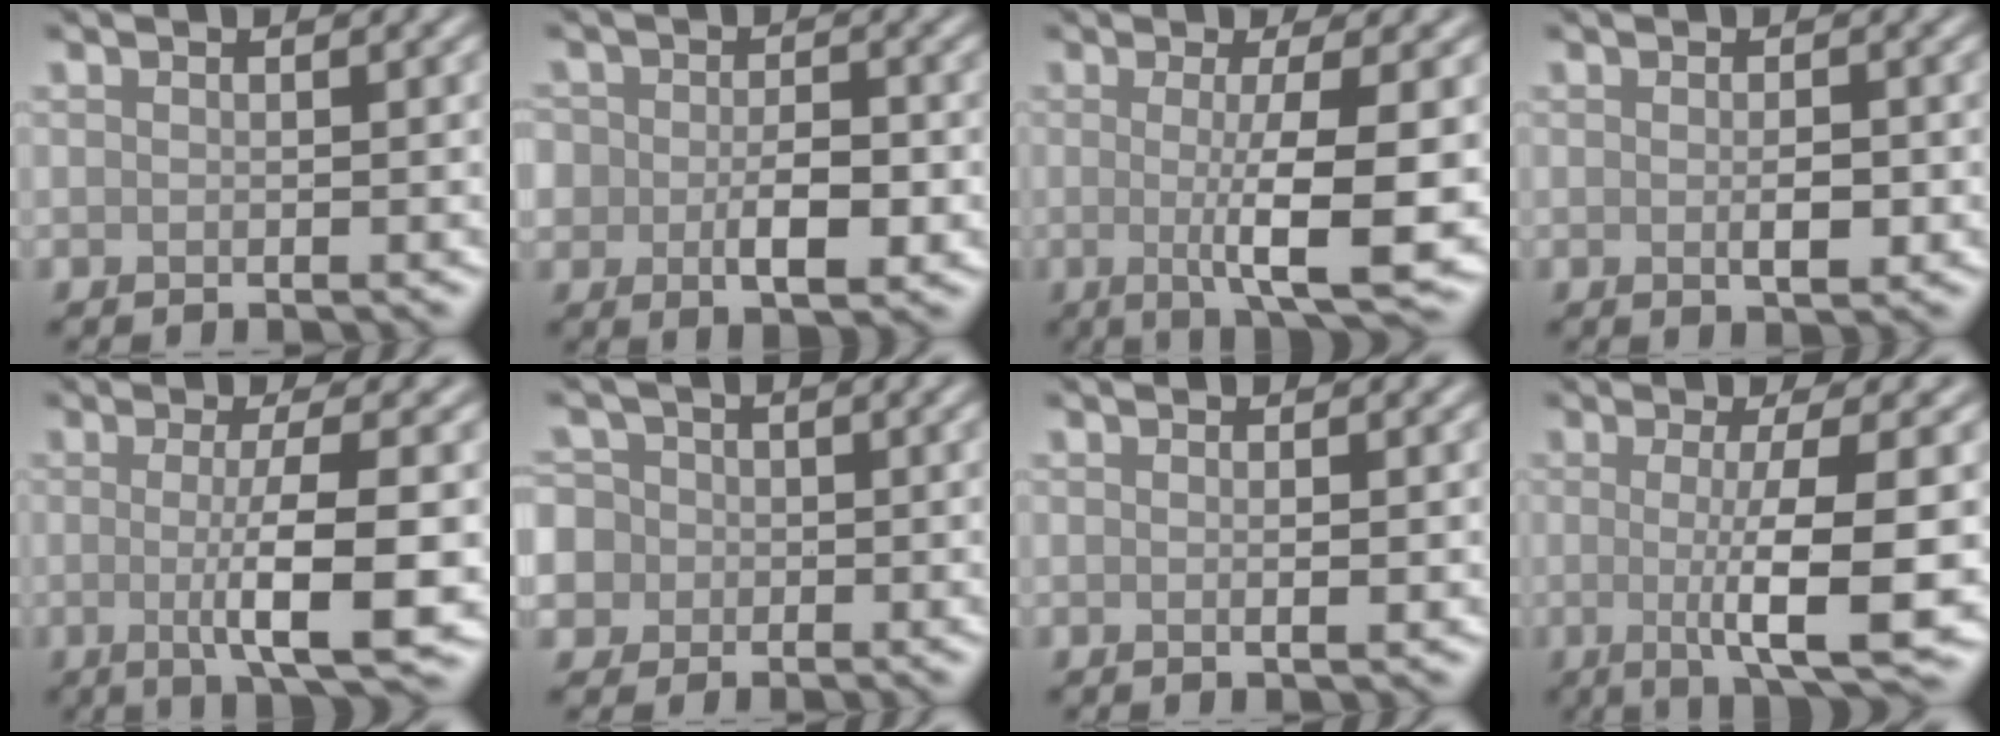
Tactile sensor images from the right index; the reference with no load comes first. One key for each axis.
{"total": 5.2, "fx": -1.2, "fy": 3.3, "fz": 3.8, "tx": -0.062, "ty": -0.010, "tz": -0.020}
{"total": 7.5, "fx": -0.7, "fy": 1.4, "fz": 7.4, "tx": -0.109, "ty": -0.013, "tz": -0.009}
{"total": 1.9, "fx": -0.2, "fy": 0.7, "fz": 1.7, "tx": -0.030, "ty": -0.004, "tz": -0.002}
{"total": 6.9, "fx": -0.8, "fy": 1.4, "fz": 6.7, "tx": -0.104, "ty": -0.011, "tz": -0.012}
{"total": 8.8, "fx": -1.6, "fy": 8.2, "fz": 2.9, "tx": -0.067, "ty": 0.014, "tz": -0.069}
{"total": 1.0, "fx": 0.0, "fy": 0.2, "fz": 1.0, "tx": -0.014, "ty": 0.000, "tz": -0.001}
{"total": 8.4, "fx": -0.9, "fy": 1.7, "fz": 8.2, "tx": -0.117, "ty": -0.013, "tz": -0.013}